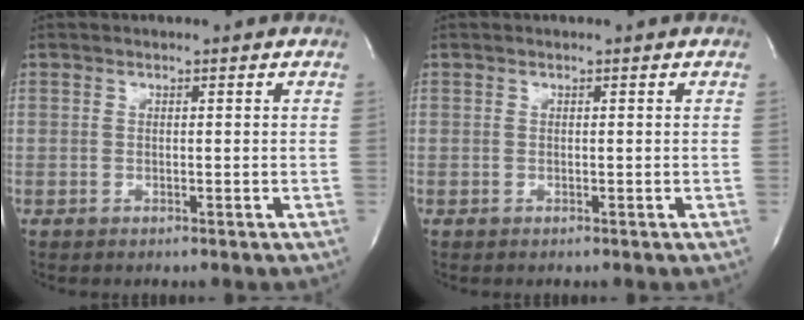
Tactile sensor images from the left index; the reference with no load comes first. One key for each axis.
{"total": 0.0}